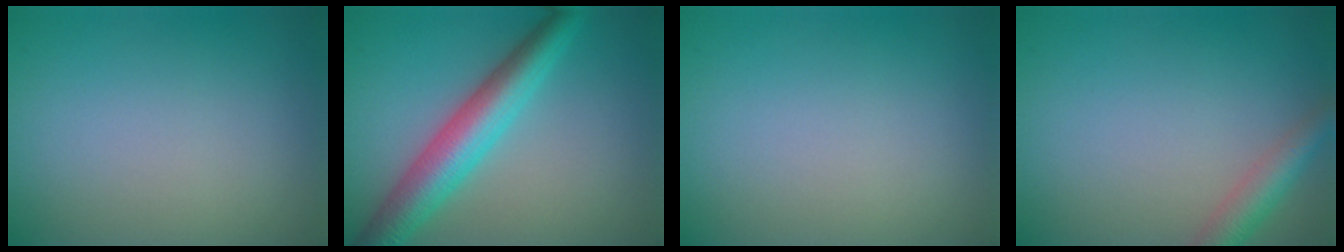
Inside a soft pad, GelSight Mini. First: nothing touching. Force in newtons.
{"total": 6.3, "press": 6.3, "slide": 0.1}
{"total": 0.0}
{"total": 2.9, "press": 2.9, "slide": 0.2}